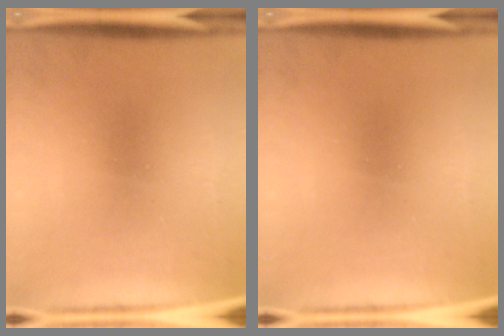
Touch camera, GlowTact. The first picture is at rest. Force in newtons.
{"total": 0.0}